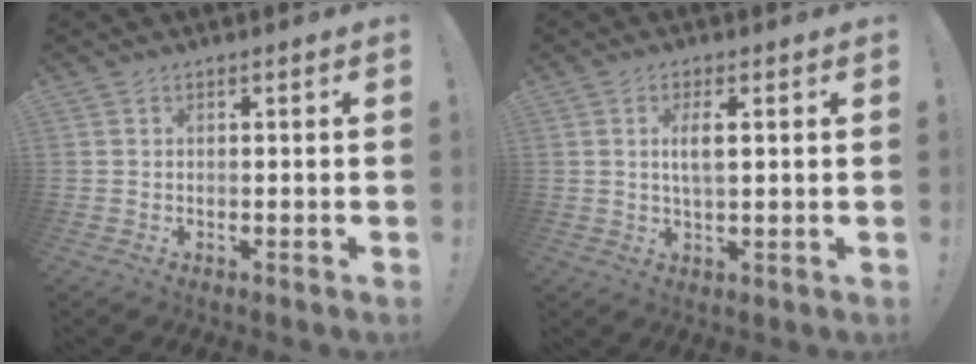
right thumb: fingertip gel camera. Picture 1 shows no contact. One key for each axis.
{"total": 4.9, "fx": 1.1, "fy": 1.6, "fz": 4.5, "tx": -0.080, "ty": -0.008, "tz": 0.014}